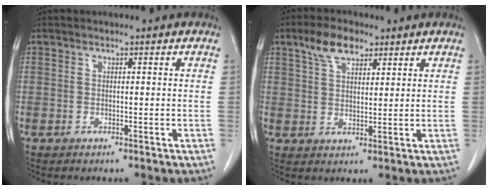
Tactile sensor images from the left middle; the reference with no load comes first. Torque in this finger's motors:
{"motor_torque": [0.27, -0.02, -0.14, -0.03]}